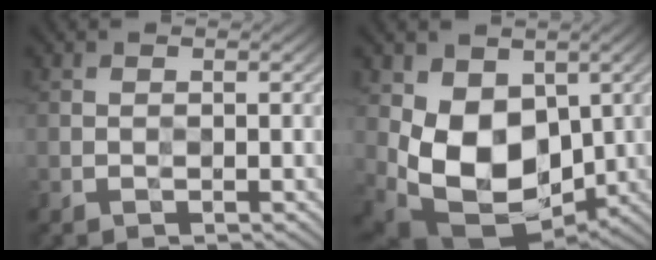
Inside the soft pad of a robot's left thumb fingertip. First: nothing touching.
{"total": 10.8, "force": [0.7, 7.6, 7.6], "torque": [-0.165, -0.029, 0.015]}